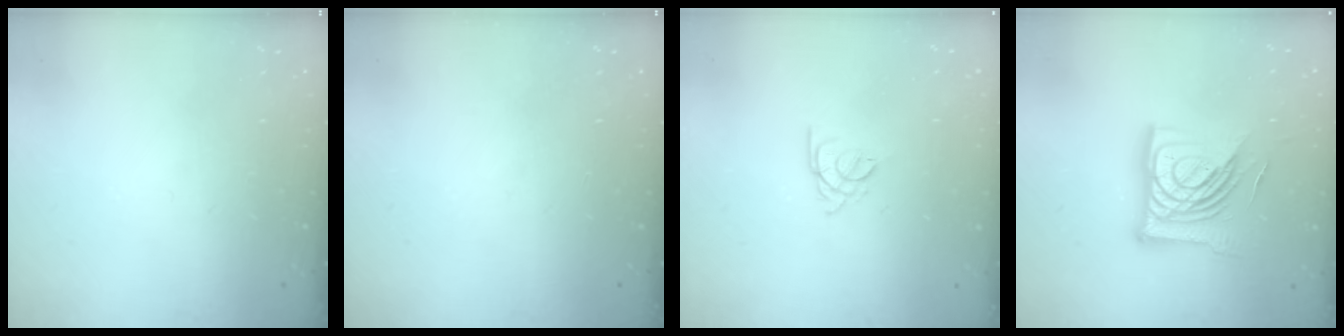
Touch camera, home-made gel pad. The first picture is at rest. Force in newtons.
{"total": 0.0}
{"total": 2.7, "press": 2.6, "slide": 0.5}
{"total": 16.8, "press": 16.7, "slide": 1.7}